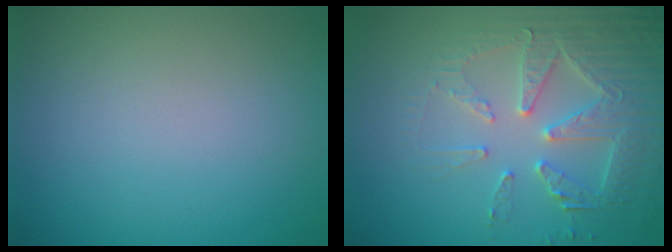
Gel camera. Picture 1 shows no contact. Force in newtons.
{"total": 4.8, "press": 4.6, "slide": 1.5}